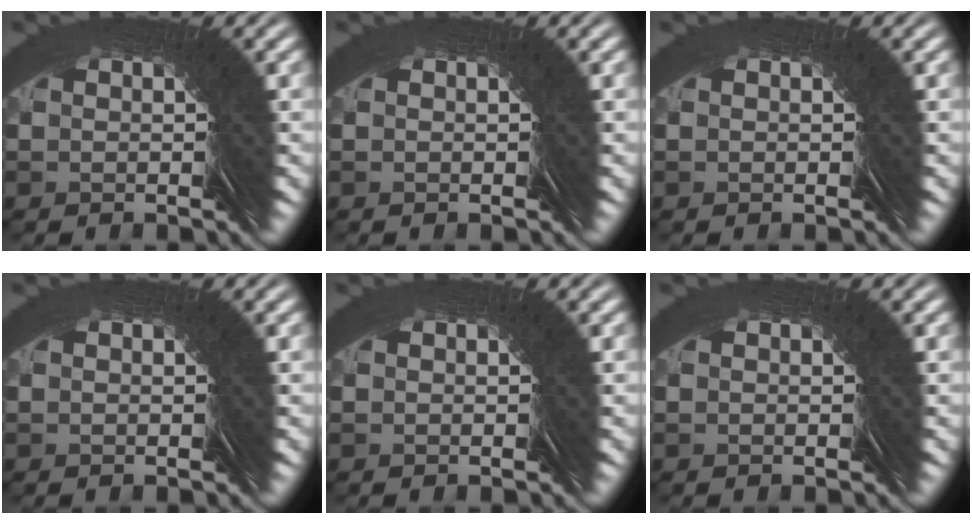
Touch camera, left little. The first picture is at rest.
{"total": 0.0}
{"total": 0.0}
{"total": 0.0}
{"total": 0.0}
{"total": 0.0}